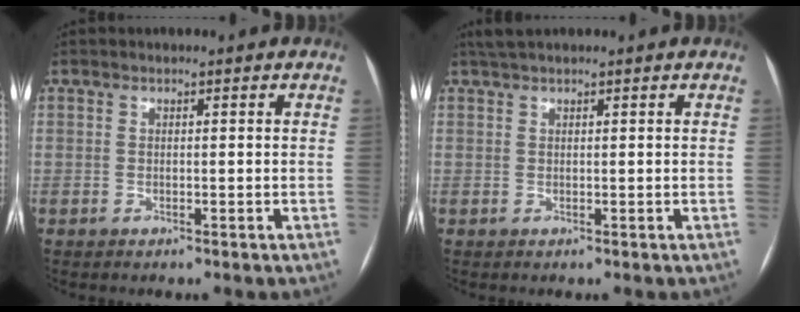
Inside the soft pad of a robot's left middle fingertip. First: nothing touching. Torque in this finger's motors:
{"motor_torque": [0.20, -0.09, -0.03, 0.00]}